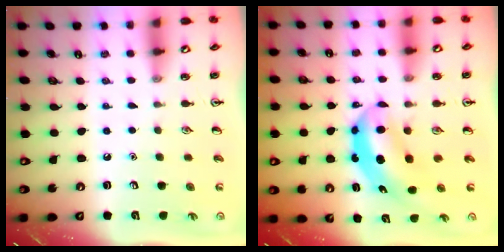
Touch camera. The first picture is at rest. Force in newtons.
{"total": 5.5, "press": 5.2, "slide": 1.7}